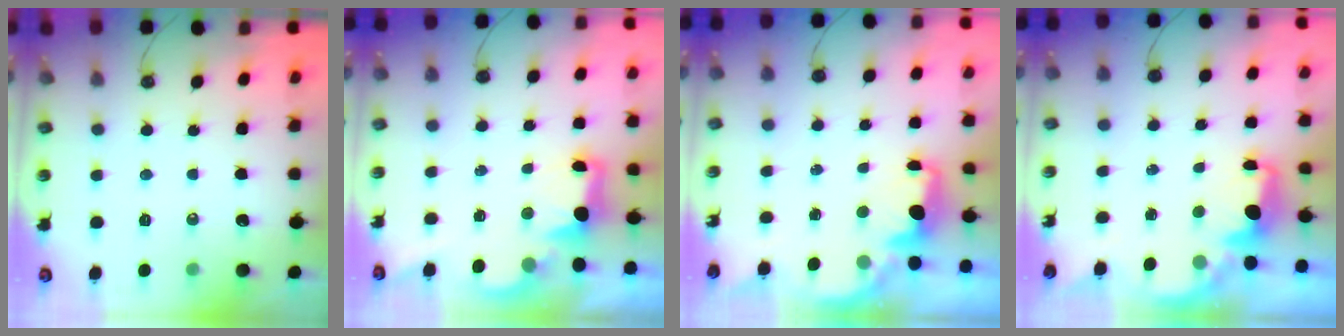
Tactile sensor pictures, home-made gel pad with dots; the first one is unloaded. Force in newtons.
{"total": 2.7, "press": 2.7, "slide": 0.6}
{"total": 2.2, "press": 2.1, "slide": 0.5}
{"total": 2.8, "press": 2.7, "slide": 0.9}